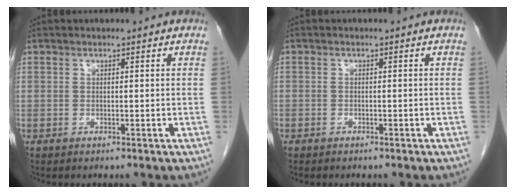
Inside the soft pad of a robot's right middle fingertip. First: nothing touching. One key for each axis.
{"total": 0.7, "fx": -0.5, "fy": 0.5, "fz": 0.0, "tx": -0.001, "ty": 0.004, "tz": -0.008}